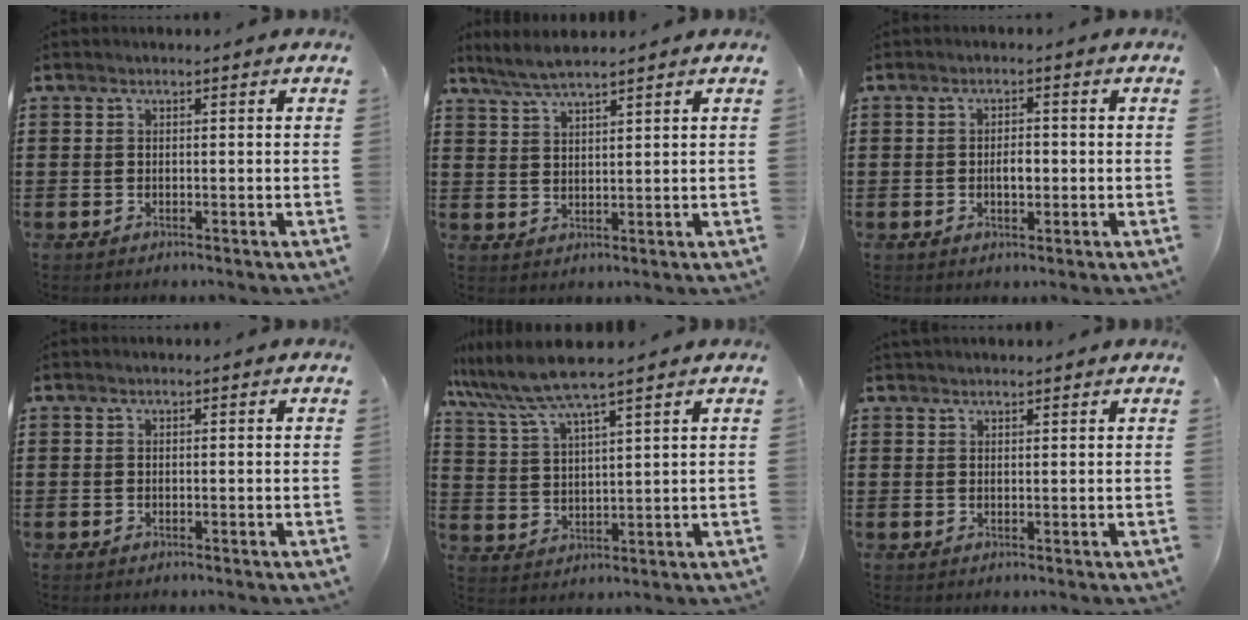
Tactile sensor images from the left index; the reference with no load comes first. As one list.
[{"total": 4.0, "force": [3.6, 0.2, 1.9], "torque": [-0.047, -0.004, 0.066]}, {"total": 2.6, "force": [-0.1, 1.2, 2.3], "torque": [-0.037, 0.000, -0.005]}, {"total": 0.0}, {"total": 7.0, "force": [6.0, -0.1, 3.6], "torque": [-0.090, -0.024, 0.106]}, {"total": 1.3, "force": [1.2, 0.2, 0.1], "torque": [-0.003, 0.000, 0.025]}]